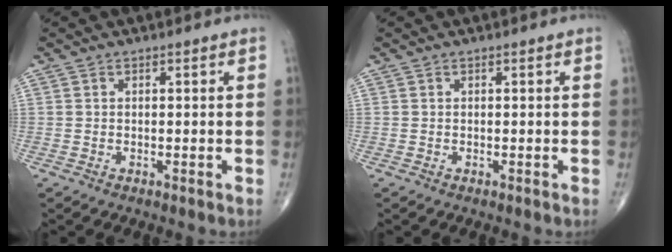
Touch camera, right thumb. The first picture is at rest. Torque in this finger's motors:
{"motor_torque": [0.00, 0.00, 0.01, 0.01, 0.00]}